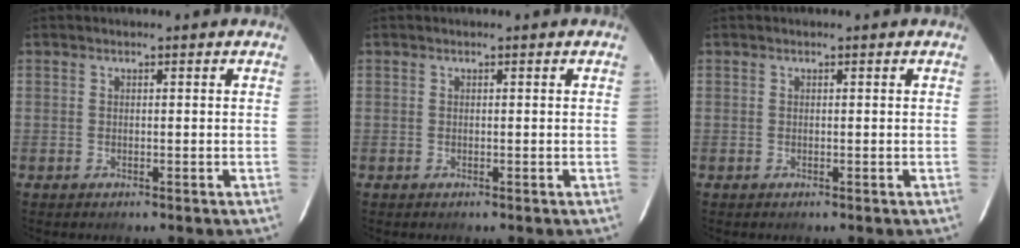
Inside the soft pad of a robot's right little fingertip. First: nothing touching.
{"total": 0.0}
{"total": 0.0}